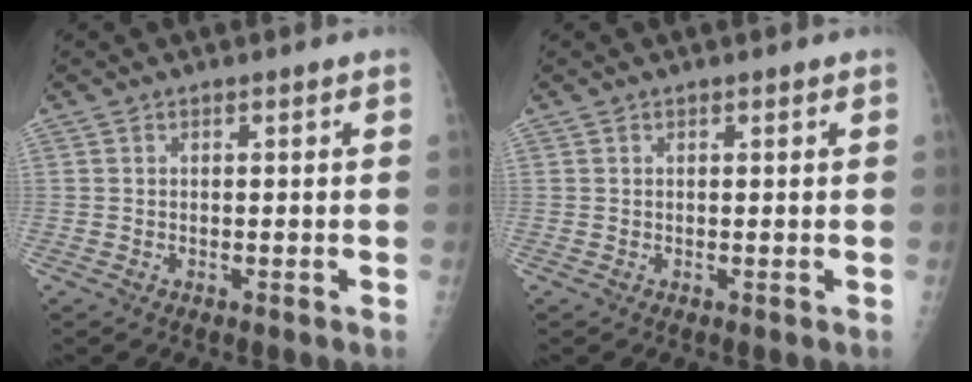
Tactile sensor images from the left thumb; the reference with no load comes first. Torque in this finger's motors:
{"motor_torque": [-0.07, -0.02, -0.03, 0.04, 0.00]}